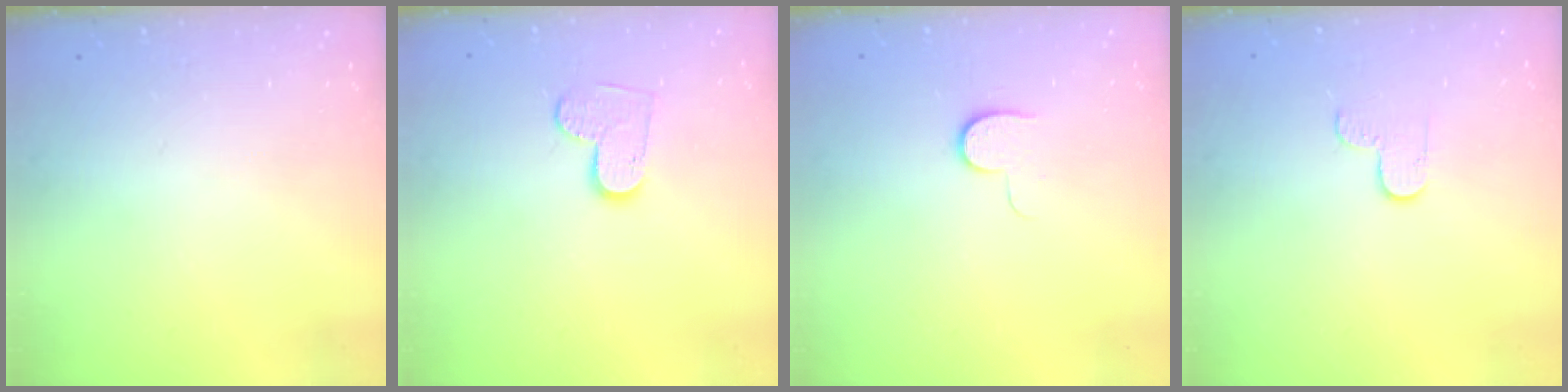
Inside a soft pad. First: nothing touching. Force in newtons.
{"total": 7.5, "press": 7.5, "slide": 0.5}
{"total": 5.3, "press": 5.3, "slide": 0.5}
{"total": 3.3, "press": 3.3, "slide": 0.4}